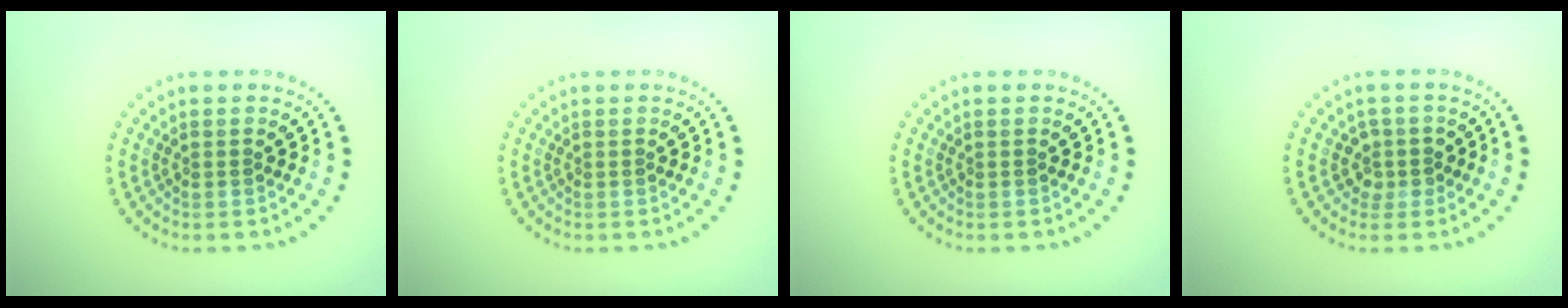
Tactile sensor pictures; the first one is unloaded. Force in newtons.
{"total": 0.0}
{"total": 0.0}
{"total": 1.7, "press": 1.4, "slide": 1.0}